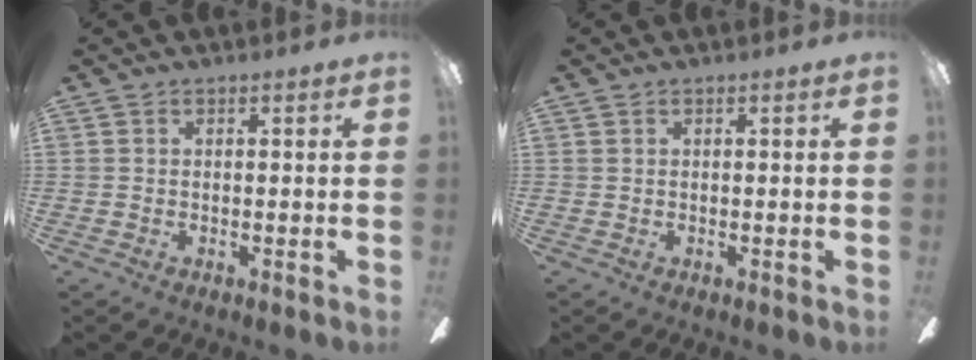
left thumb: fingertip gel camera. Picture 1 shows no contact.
{"total": 0.0}